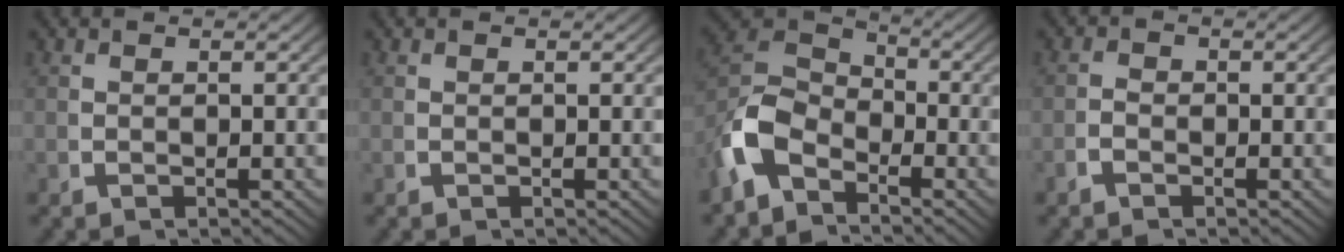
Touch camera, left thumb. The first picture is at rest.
{"total": 0.0}
{"total": 7.8, "force": [-1.6, 5.7, 5.0], "torque": [-0.108, -0.009, -0.030]}
{"total": 0.8, "force": [-0.8, 0.2, 0.0], "torque": [0.005, 0.005, -0.024]}